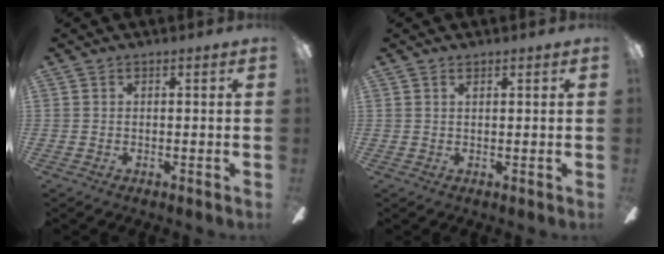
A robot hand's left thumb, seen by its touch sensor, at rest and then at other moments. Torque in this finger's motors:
{"motor_torque": [0.29, -0.09, -0.45, 0.34, 0.04]}